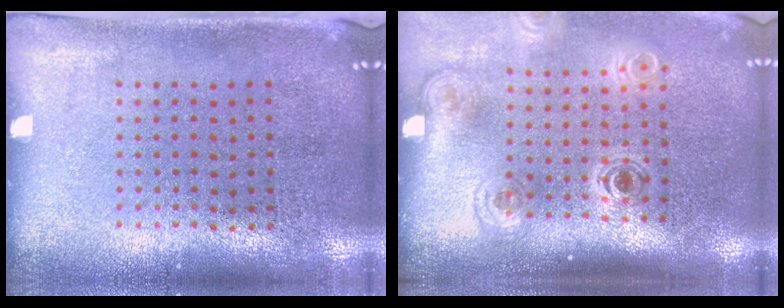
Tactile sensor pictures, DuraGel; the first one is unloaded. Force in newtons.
{"total": 1.8, "press": 1.2, "slide": 1.3}